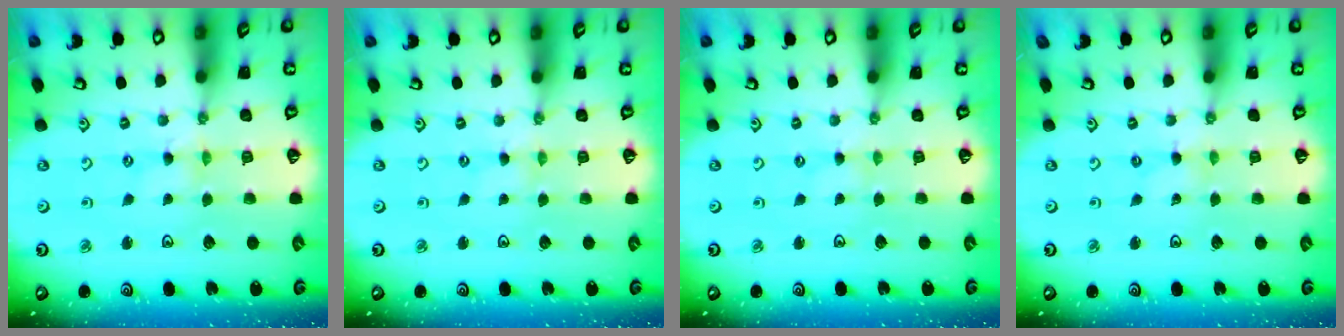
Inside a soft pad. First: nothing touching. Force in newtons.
{"total": 0.0}
{"total": 0.0}
{"total": 0.0}